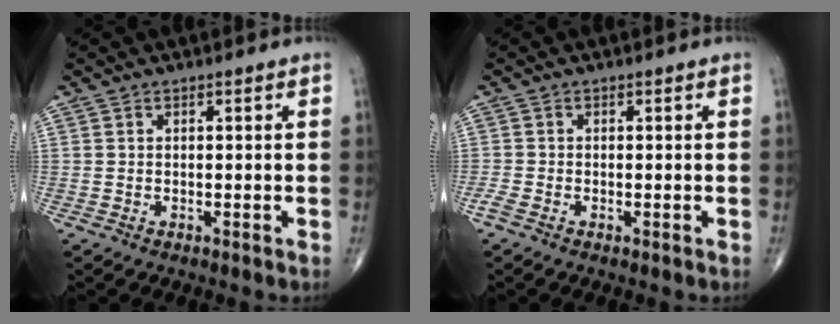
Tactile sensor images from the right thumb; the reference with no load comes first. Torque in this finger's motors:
{"motor_torque": [2.34, 2.28, -0.12, -0.15, -0.02]}